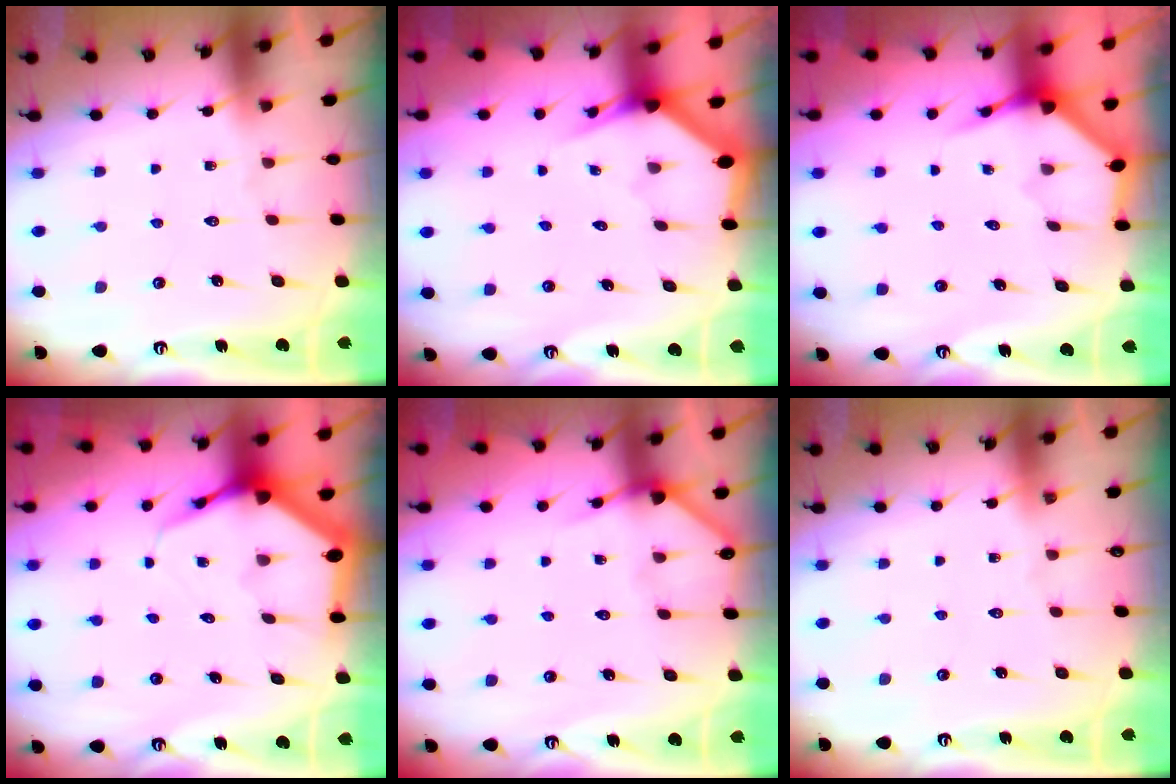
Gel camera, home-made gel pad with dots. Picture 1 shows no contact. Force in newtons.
{"total": 2.8, "press": 2.8, "slide": 0.1}
{"total": 4.0, "press": 4.0, "slide": 0.3}
{"total": 6.6, "press": 6.5, "slide": 0.7}
{"total": 4.5, "press": 4.5, "slide": 0.3}
{"total": 0.0}